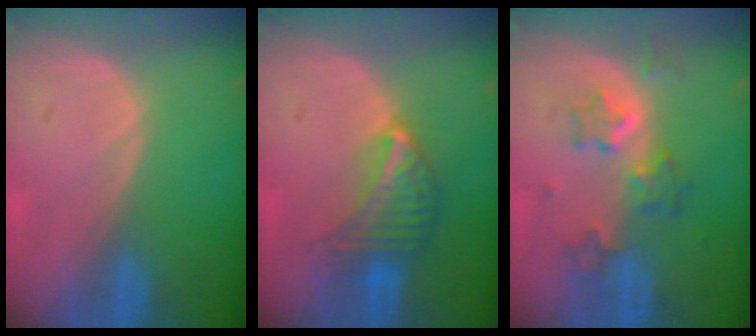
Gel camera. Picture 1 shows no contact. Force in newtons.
{"total": 7.1, "press": 6.3, "slide": 3.1}
{"total": 6.2, "press": 5.9, "slide": 2.0}